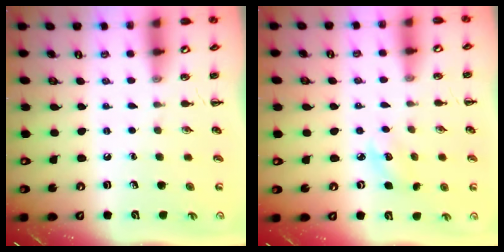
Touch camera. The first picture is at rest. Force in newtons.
{"total": 4.9, "press": 4.7, "slide": 1.4}